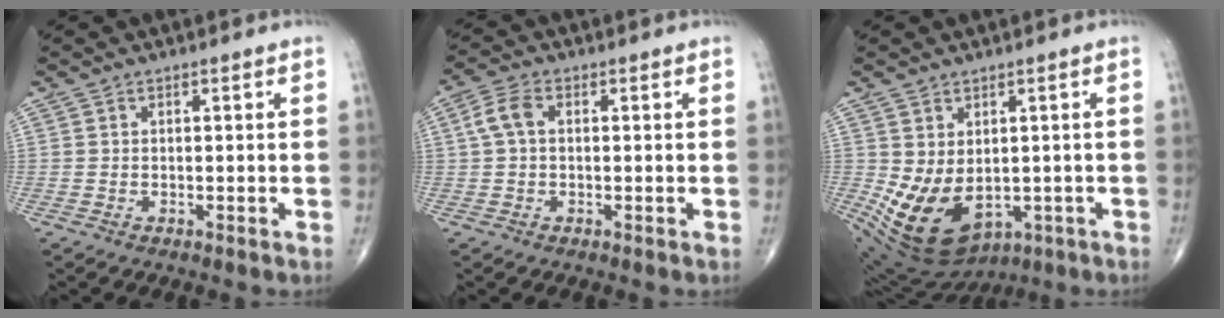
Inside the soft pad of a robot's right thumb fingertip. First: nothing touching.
{"total": 4.3, "force": [0.6, 2.7, 3.4], "torque": [-0.075, 0.013, 0.007]}
{"total": 12.5, "force": [-1.8, 8.6, 8.9], "torque": [-0.150, -0.010, 0.003]}